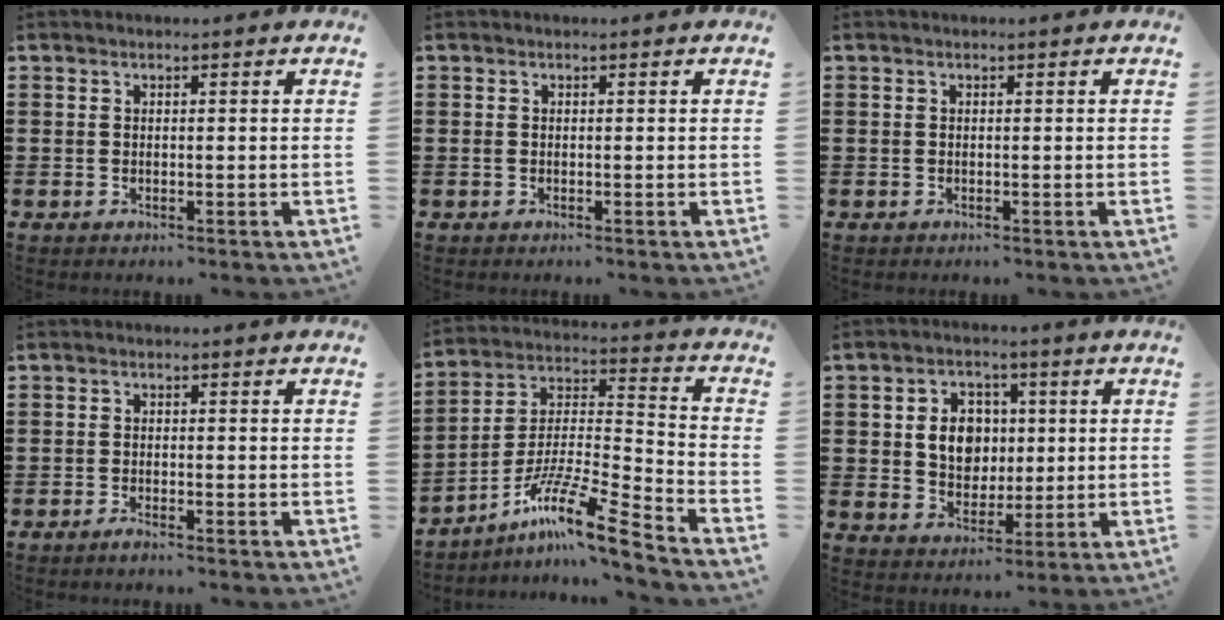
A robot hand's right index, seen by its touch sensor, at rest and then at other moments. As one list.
[{"total": 0.0}, {"total": 0.0}, {"total": 1.2, "force": [-1.1, 0.0, 0.4], "torque": [-0.009, -0.003, -0.021]}, {"total": 12.4, "force": [-9.1, 0.9, 8.4], "torque": [-0.159, 0.005, -0.181]}, {"total": 6.9, "force": [0.9, 5.7, 3.6], "torque": [-0.075, 0.014, 0.012]}]